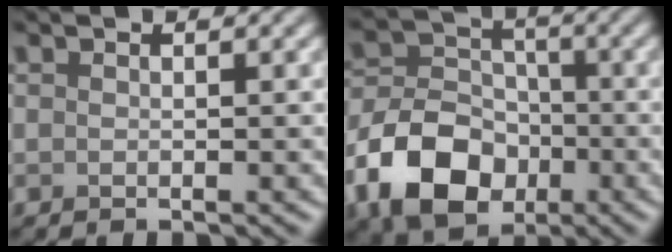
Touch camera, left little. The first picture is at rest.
{"total": 9.1, "force": [-4.0, 6.4, 5.0], "torque": [-0.094, -0.005, -0.086]}